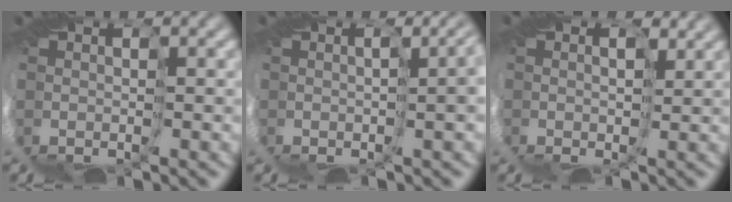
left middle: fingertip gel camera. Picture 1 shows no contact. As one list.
[{"total": 4.3, "force": [-0.7, 1.3, 4.0], "torque": [-0.048, 0.001, 0.002]}, {"total": 1.9, "force": [1.4, 0.8, 1.1], "torque": [-0.032, 0.010, 0.013]}]